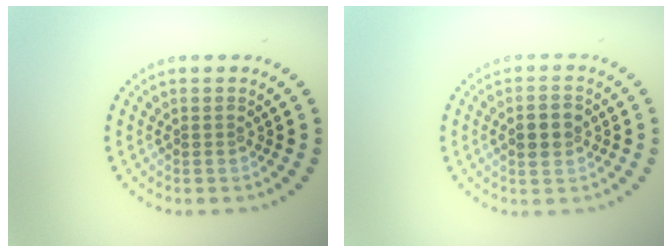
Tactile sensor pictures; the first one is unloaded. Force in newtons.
{"total": 2.6, "press": 2.6, "slide": 0.1}